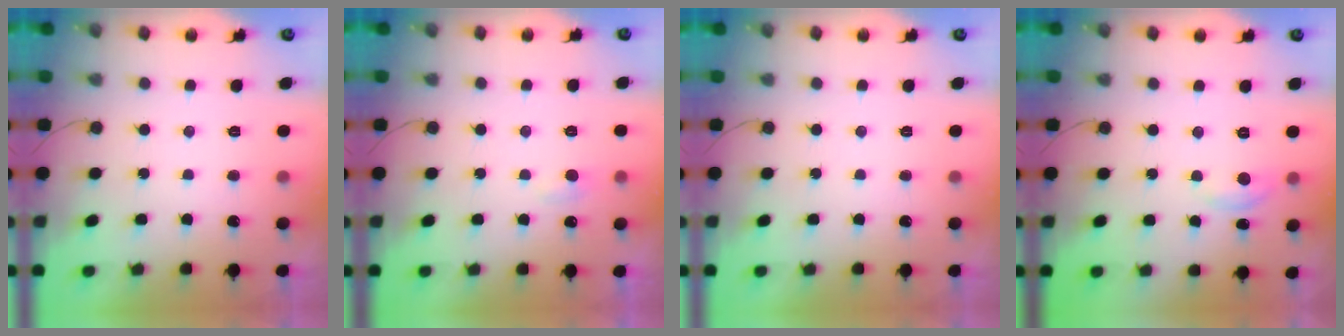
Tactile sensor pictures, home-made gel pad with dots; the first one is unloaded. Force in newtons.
{"total": 4.1, "press": 4.1, "slide": 0.5}
{"total": 0.0}
{"total": 4.1, "press": 4.0, "slide": 0.6}